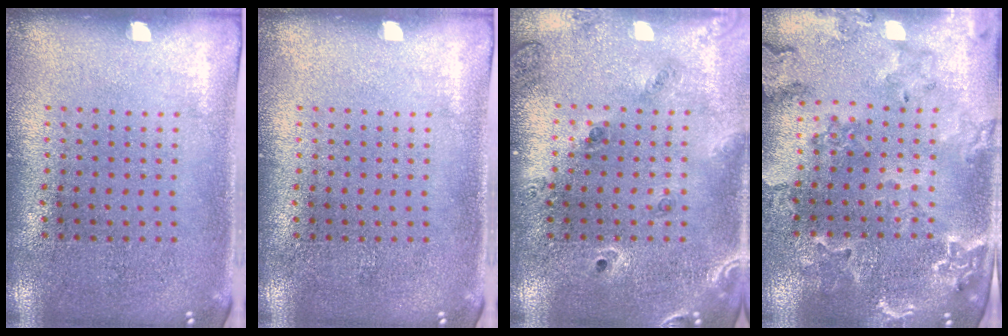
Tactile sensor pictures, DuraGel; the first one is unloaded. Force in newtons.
{"total": 0.0}
{"total": 1.4, "press": 1.3, "slide": 0.4}
{"total": 1.9, "press": 1.9, "slide": 0.3}